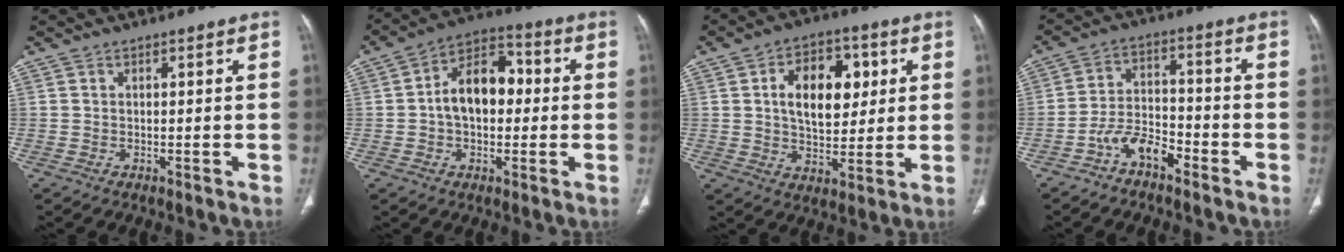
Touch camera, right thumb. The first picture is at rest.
{"total": 12.1, "force": [0.3, 7.9, 9.1], "torque": [-0.125, 0.033, -0.006]}
{"total": 13.8, "force": [3.3, 8.5, 10.4], "torque": [-0.123, -0.002, 0.052]}
{"total": 7.3, "force": [-4.7, 3.5, 4.4], "torque": [-0.077, 0.041, -0.092]}